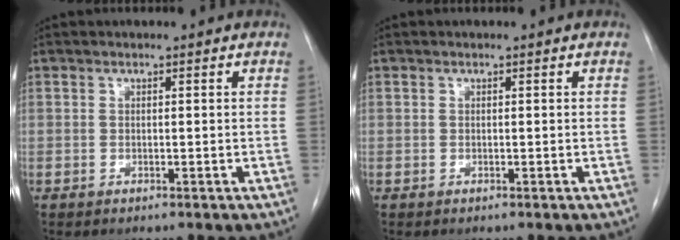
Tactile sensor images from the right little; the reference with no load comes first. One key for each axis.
{"total": 0.0}